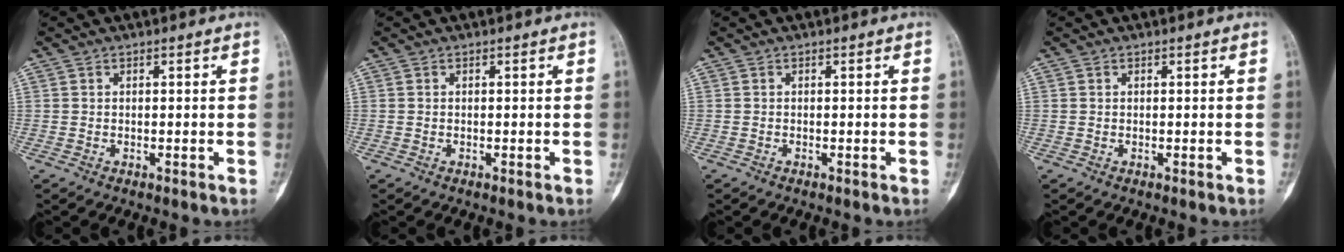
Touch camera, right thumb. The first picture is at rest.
{"total": 0.0}
{"total": 0.0}
{"total": 0.0}